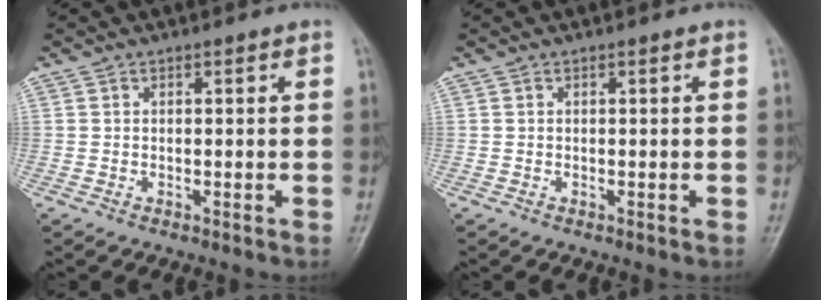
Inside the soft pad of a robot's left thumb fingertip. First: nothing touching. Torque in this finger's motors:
{"motor_torque": [0.00, 0.00, -0.03, -0.03, 0.00]}